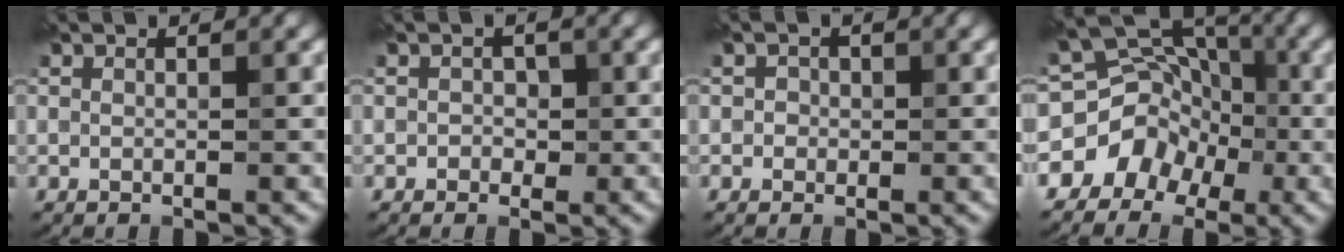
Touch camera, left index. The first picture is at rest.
{"total": 1.1, "force": [-0.3, 1.1, 0.2], "torque": [0.015, 0.006, -0.011]}
{"total": 1.1, "force": [-0.2, 1.1, 0.1], "torque": [0.011, 0.004, -0.011]}
{"total": 5.6, "force": [-2.5, 4.8, 1.4], "torque": [0.014, 0.029, -0.052]}